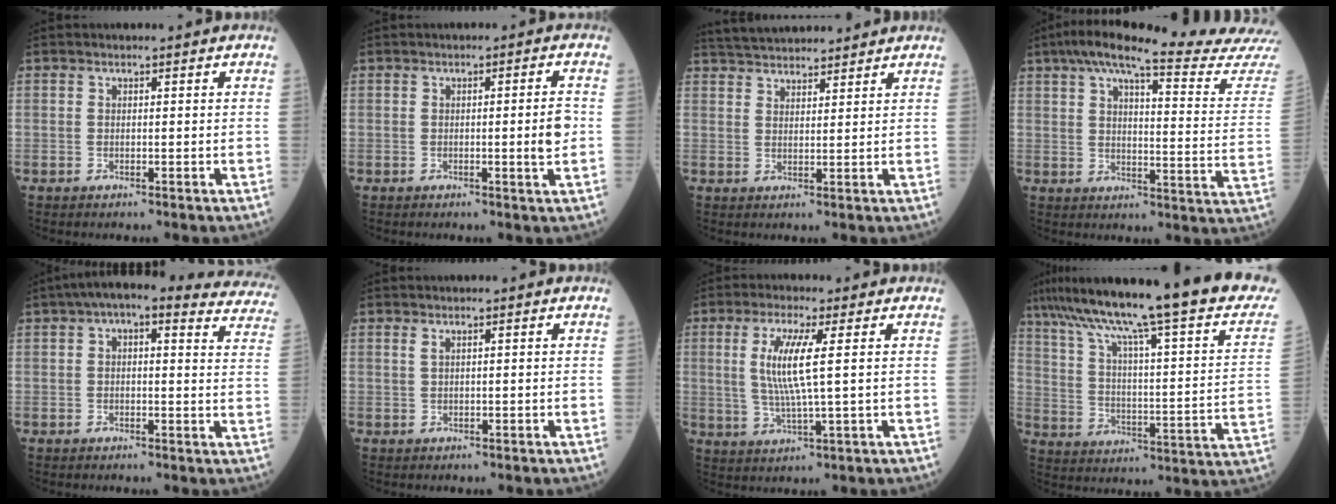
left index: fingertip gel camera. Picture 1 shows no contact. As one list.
[{"total": 3.0, "force": [-0.5, -0.4, 3.0], "torque": [-0.042, -0.007, -0.009]}, {"total": 10.8, "force": [10.2, 1.8, 3.1], "torque": [-0.053, 0.031, 0.158]}, {"total": 23.5, "force": [21.2, -1.3, 10.1], "torque": [-0.149, -0.082, 0.259]}, {"total": 18.2, "force": [15.4, 5.5, 8.0], "torque": [-0.077, 0.031, 0.159]}, {"total": 0.6, "force": [0.2, 0.0, 0.5], "torque": [-0.013, 0.000, 0.005]}, {"total": 7.3, "force": [1.3, -0.2, 7.1], "torque": [-0.156, -0.008, 0.023]}, {"total": 30.0, "force": [23.4, 1.7, 18.8], "torque": [-0.291, -0.028, 0.320]}]